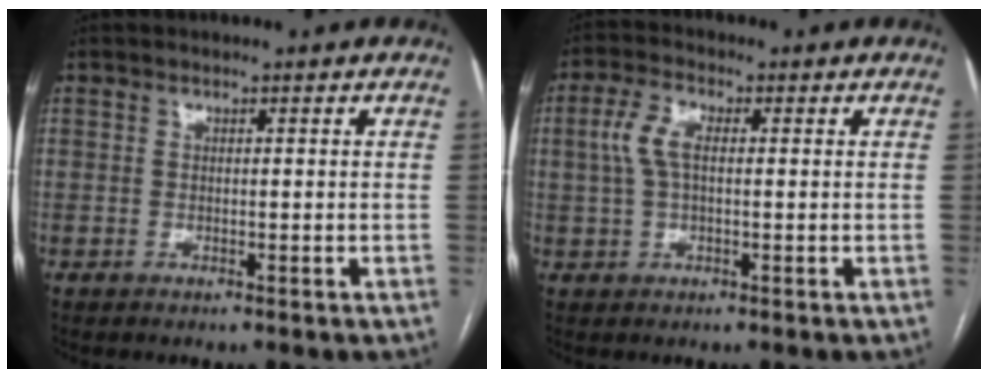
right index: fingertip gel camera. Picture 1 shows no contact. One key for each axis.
{"total": 5.0, "fx": 0.7, "fy": 2.2, "fz": 4.4, "tx": -0.111, "ty": 0.018, "tz": 0.014}